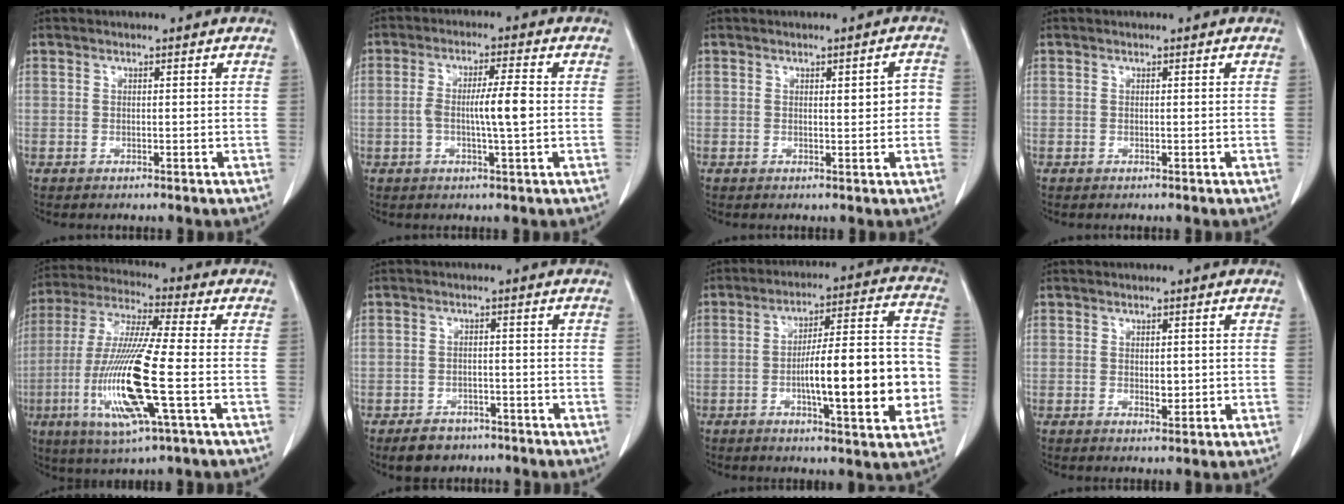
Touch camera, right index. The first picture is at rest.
{"total": 6.1, "force": [-0.5, 0.4, 6.1], "torque": [-0.114, 0.005, -0.009]}
{"total": 3.1, "force": [0.3, 1.1, 2.9], "torque": [-0.032, 0.008, 0.005]}
{"total": 0.0}
{"total": 16.5, "force": [-4.0, 0.8, 16.0], "torque": [-0.335, -0.018, -0.078]}
{"total": 4.0, "force": [-2.8, 2.6, 1.0], "torque": [-0.019, 0.005, -0.040]}
{"total": 16.7, "force": [-3.3, 2.6, 16.2], "torque": [-0.242, 0.019, -0.046]}
{"total": 1.9, "force": [0.1, 1.1, 1.5], "torque": [-0.021, -0.004, 0.005]}